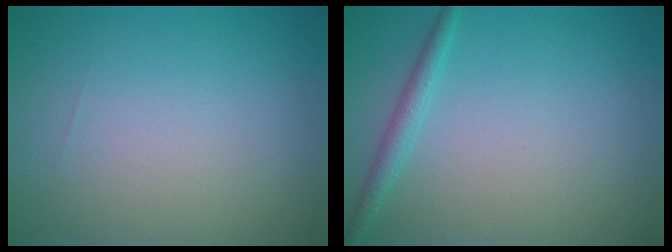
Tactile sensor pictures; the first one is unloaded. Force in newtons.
{"total": 1.6, "press": 1.6, "slide": 0.1}